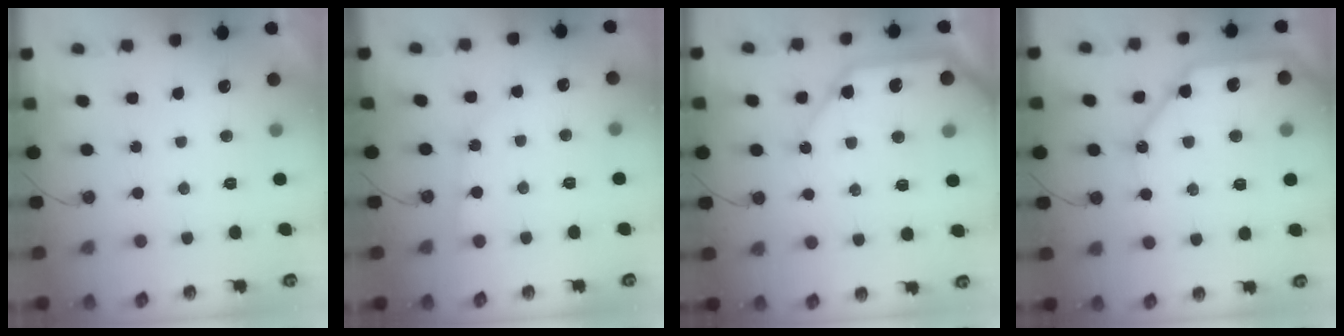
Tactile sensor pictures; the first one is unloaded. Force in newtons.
{"total": 2.6, "press": 2.6, "slide": 0.3}
{"total": 13.5, "press": 13.4, "slide": 1.7}
{"total": 15.5, "press": 15.4, "slide": 1.7}